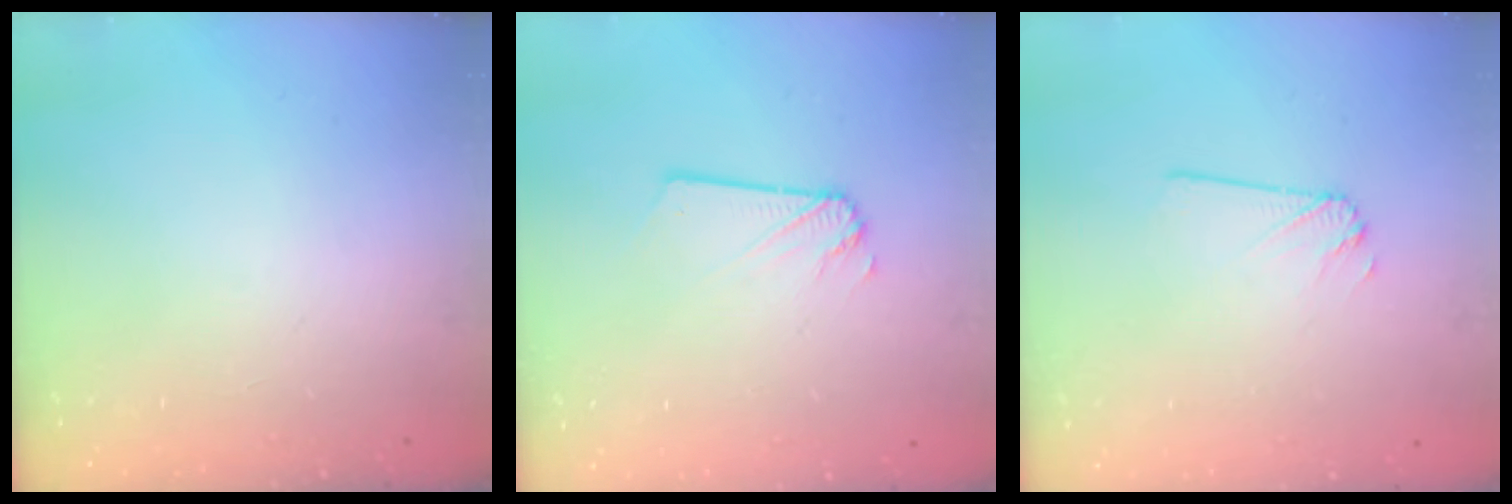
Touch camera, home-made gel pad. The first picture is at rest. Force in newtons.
{"total": 2.0, "press": 2.0, "slide": 0.3}
{"total": 1.6, "press": 1.6, "slide": 0.0}